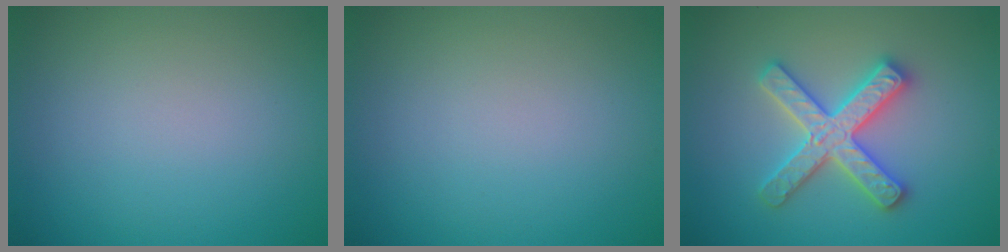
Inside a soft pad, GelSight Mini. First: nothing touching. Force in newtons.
{"total": 0.0}
{"total": 5.1, "press": 5.0, "slide": 0.7}